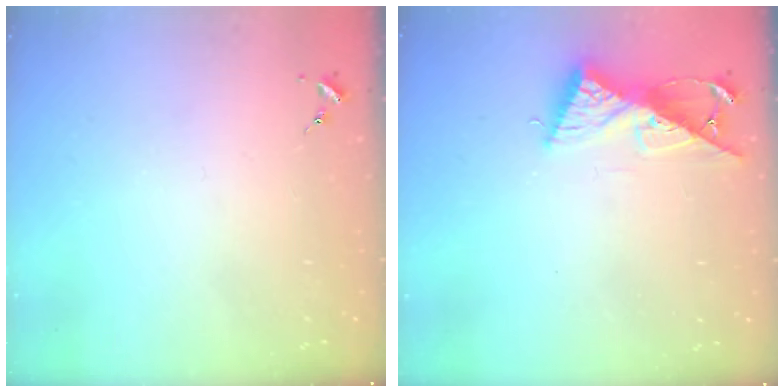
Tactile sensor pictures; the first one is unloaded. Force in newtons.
{"total": 10.1, "press": 10.1, "slide": 0.9}